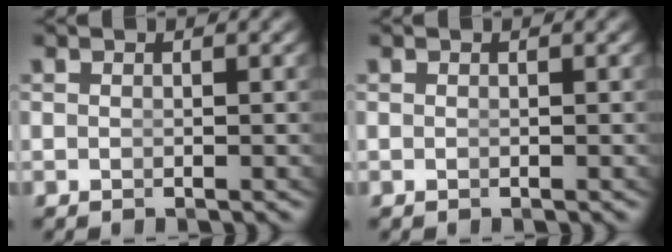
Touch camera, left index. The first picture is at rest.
{"total": 0.0}